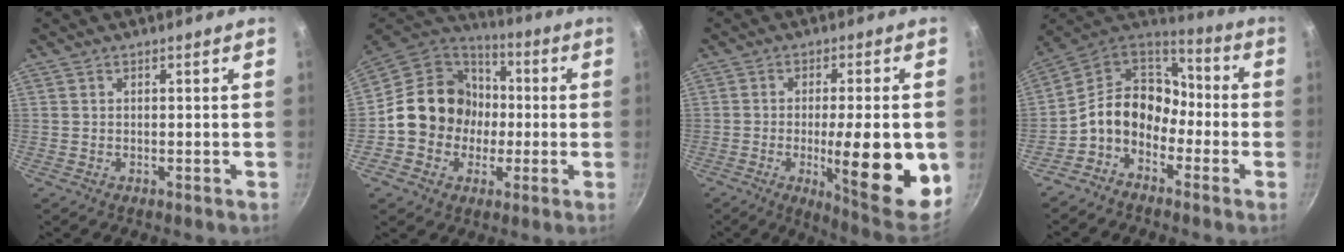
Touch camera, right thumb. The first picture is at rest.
{"total": 16.7, "force": [-1.2, 15.0, 7.3], "torque": [-0.092, 0.037, -0.028]}
{"total": 18.0, "force": [-3.0, 4.1, 17.2], "torque": [-0.227, -0.009, -0.040]}
{"total": 13.4, "force": [-4.1, 10.2, 7.7], "torque": [-0.107, 0.063, -0.106]}